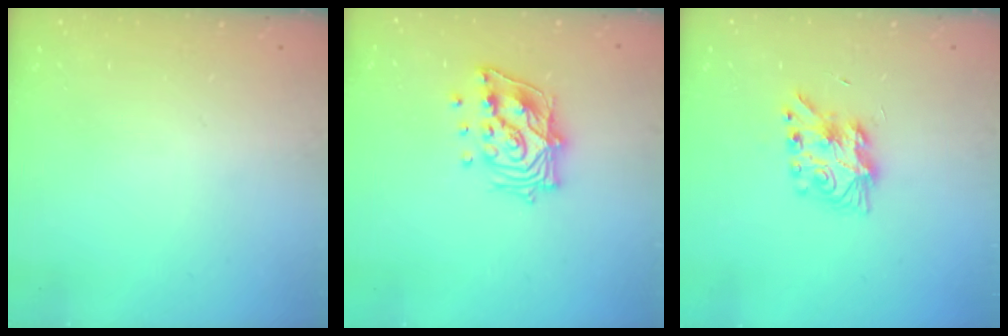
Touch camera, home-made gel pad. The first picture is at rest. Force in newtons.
{"total": 14.9, "press": 14.8, "slide": 2.0}
{"total": 8.2, "press": 8.1, "slide": 0.3}